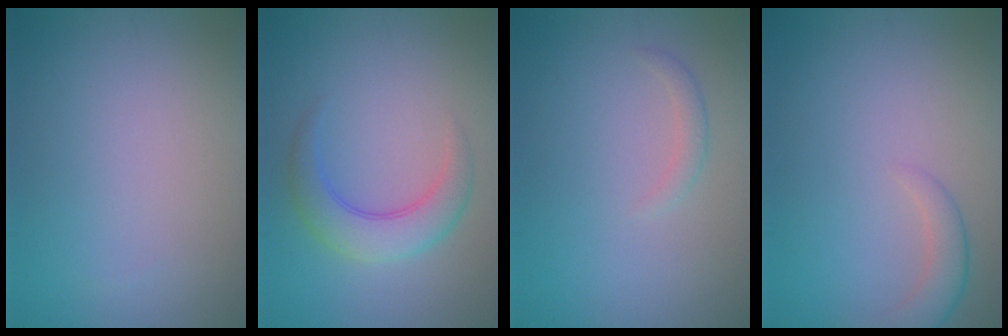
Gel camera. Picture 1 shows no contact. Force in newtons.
{"total": 3.9, "press": 3.9, "slide": 0.2}
{"total": 1.1, "press": 1.1, "slide": 0.0}
{"total": 2.6, "press": 2.6, "slide": 0.2}